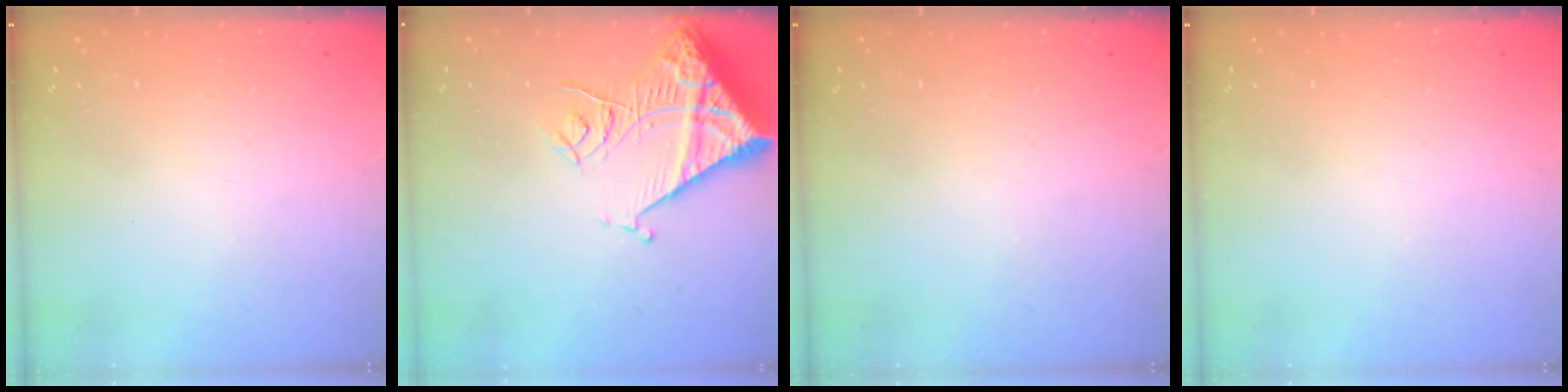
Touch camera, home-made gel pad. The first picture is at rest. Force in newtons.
{"total": 14.6, "press": 14.5, "slide": 1.4}
{"total": 0.0}
{"total": 0.0}